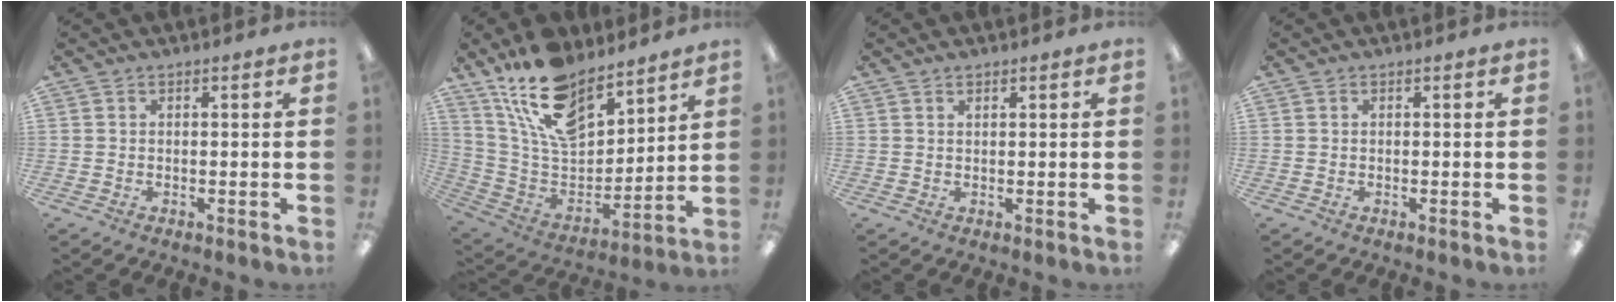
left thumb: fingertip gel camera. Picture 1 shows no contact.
{"total": 18.4, "force": [13.6, 8.5, 9.0], "torque": [-0.180, -0.076, 0.247]}
{"total": 0.8, "force": [0.7, 0.3, 0.3], "torque": [-0.007, 0.001, 0.012]}
{"total": 0.0}